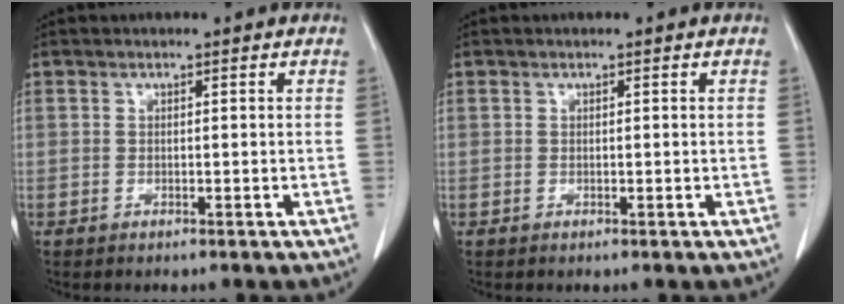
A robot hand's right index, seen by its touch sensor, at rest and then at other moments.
{"total": 0.0}